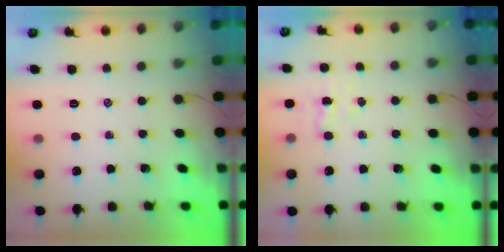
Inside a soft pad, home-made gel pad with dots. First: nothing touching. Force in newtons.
{"total": 3.7, "press": 3.5, "slide": 1.1}